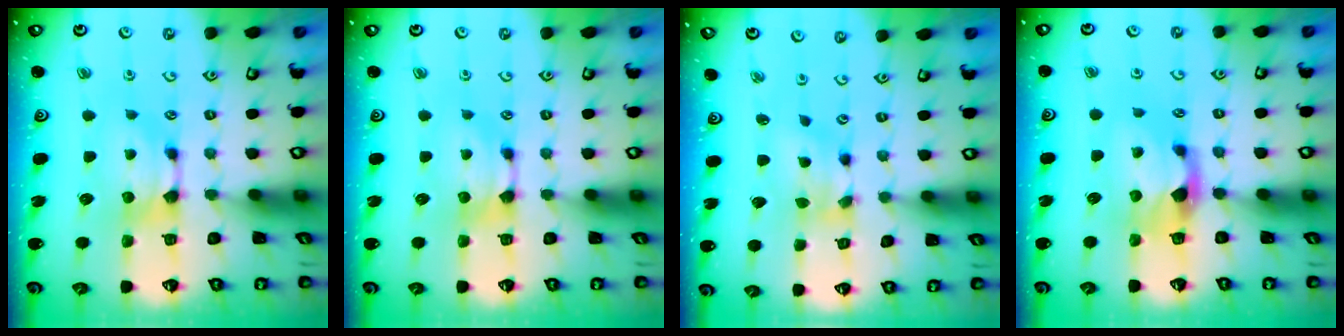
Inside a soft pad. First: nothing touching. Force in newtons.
{"total": 0.0}
{"total": 1.8, "press": 1.1, "slide": 1.4}
{"total": 2.1, "press": 1.6, "slide": 1.2}